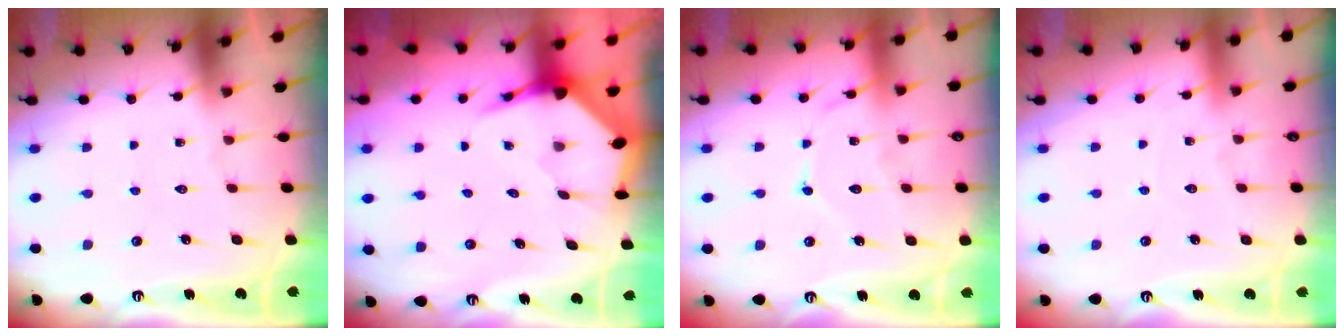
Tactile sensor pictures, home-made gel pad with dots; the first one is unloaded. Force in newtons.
{"total": 4.3, "press": 4.3, "slide": 0.5}
{"total": 10.0, "press": 10.0, "slide": 0.9}
{"total": 2.4, "press": 2.4, "slide": 0.2}